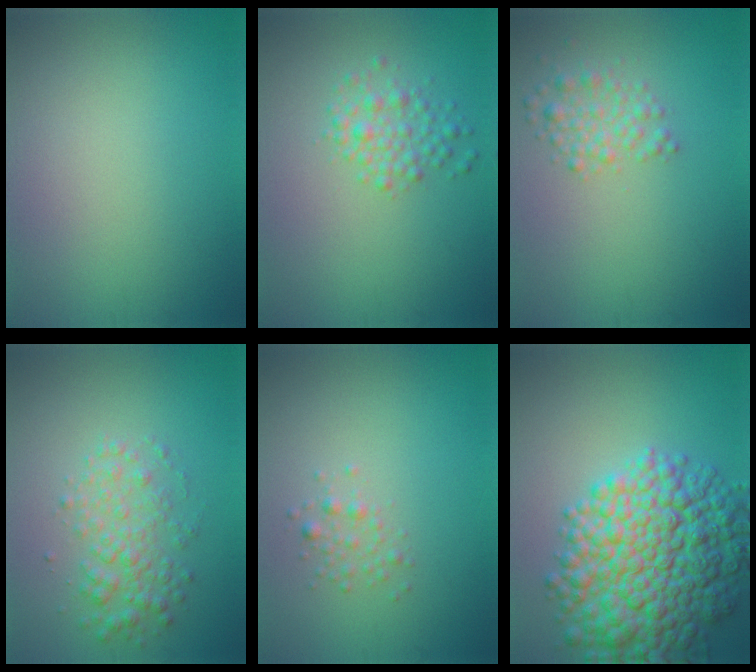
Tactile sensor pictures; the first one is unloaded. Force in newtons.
{"total": 3.2, "press": 3.2, "slide": 0.0}
{"total": 2.3, "press": 2.3, "slide": 0.1}
{"total": 3.0, "press": 3.0, "slide": 0.0}
{"total": 1.2, "press": 1.2, "slide": 0.1}
{"total": 11.5, "press": 11.5, "slide": 0.2}